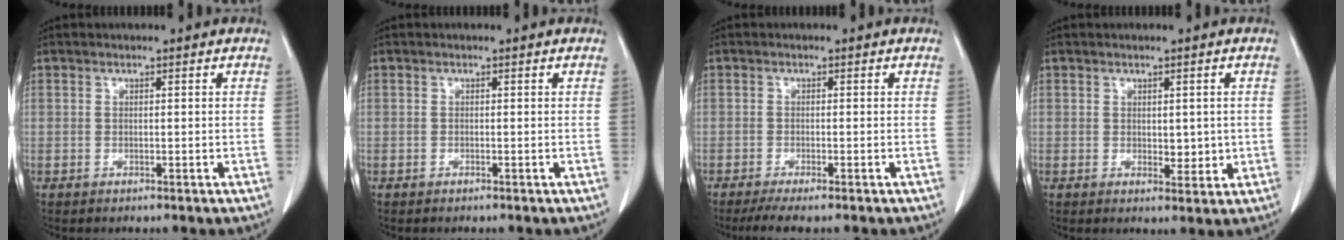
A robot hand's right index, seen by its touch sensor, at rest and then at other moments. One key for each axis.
{"total": 0.0}
{"total": 4.0, "fx": -3.1, "fy": 0.0, "fz": 2.5, "tx": -0.038, "ty": -0.009, "tz": -0.051}
{"total": 3.0, "fx": 0.2, "fy": 1.8, "fz": 2.4, "tx": -0.027, "ty": -0.006, "tz": 0.009}